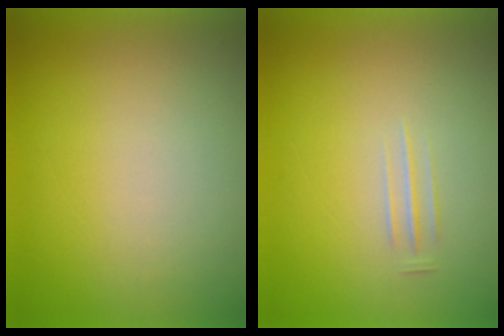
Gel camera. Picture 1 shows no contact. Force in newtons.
{"total": 1.6}